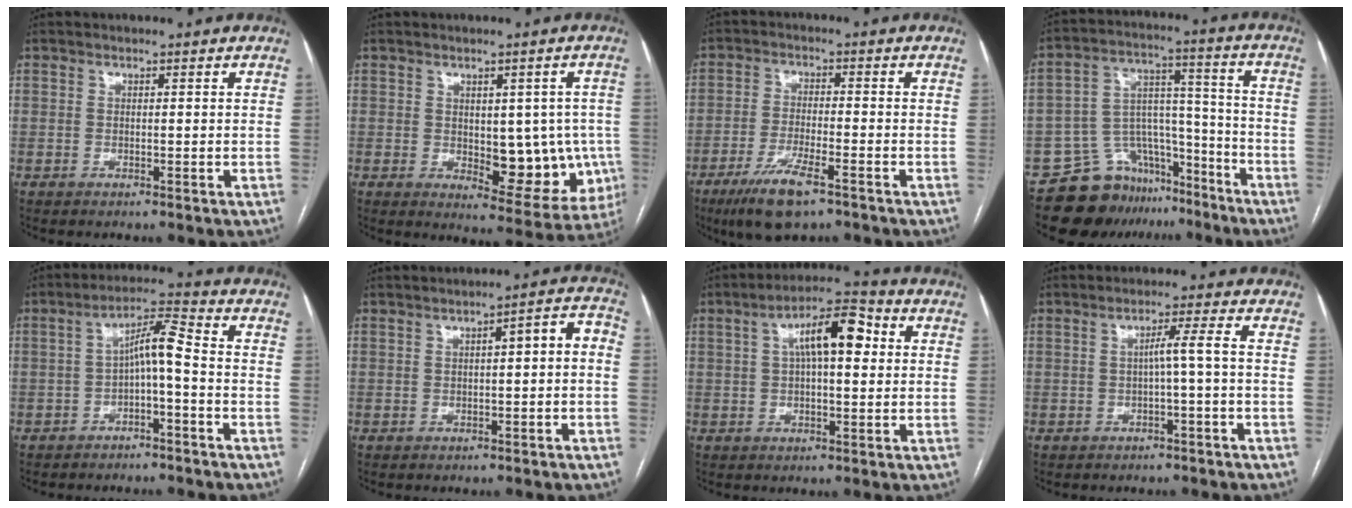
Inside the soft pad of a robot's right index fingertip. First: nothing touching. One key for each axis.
{"total": 11.2, "fx": -1.0, "fy": 5.3, "fz": 9.9, "tx": -0.103, "ty": 0.005, "tz": 0.003}
{"total": 8.7, "fx": -5.5, "fy": 1.5, "fz": 6.5, "tx": -0.128, "ty": -0.018, "tz": -0.095}
{"total": 12.9, "fx": -10.2, "fy": 7.6, "fz": 2.3, "tx": -0.028, "ty": 0.077, "tz": -0.163}
{"total": 6.1, "fx": -1.3, "fy": 0.8, "fz": 5.9, "tx": -0.102, "ty": 0.029, "tz": -0.024}
{"total": 4.8, "fx": -0.3, "fy": 1.1, "fz": 4.6, "tx": -0.055, "ty": 0.029, "tz": -0.007}
{"total": 9.7, "fx": 2.2, "fy": 2.9, "fz": 9.0, "tx": -0.154, "ty": 0.036, "tz": 0.031}
{"total": 3.3, "fx": -0.6, "fy": -0.7, "fz": 3.1, "tx": -0.051, "ty": 0.009, "tz": -0.009}